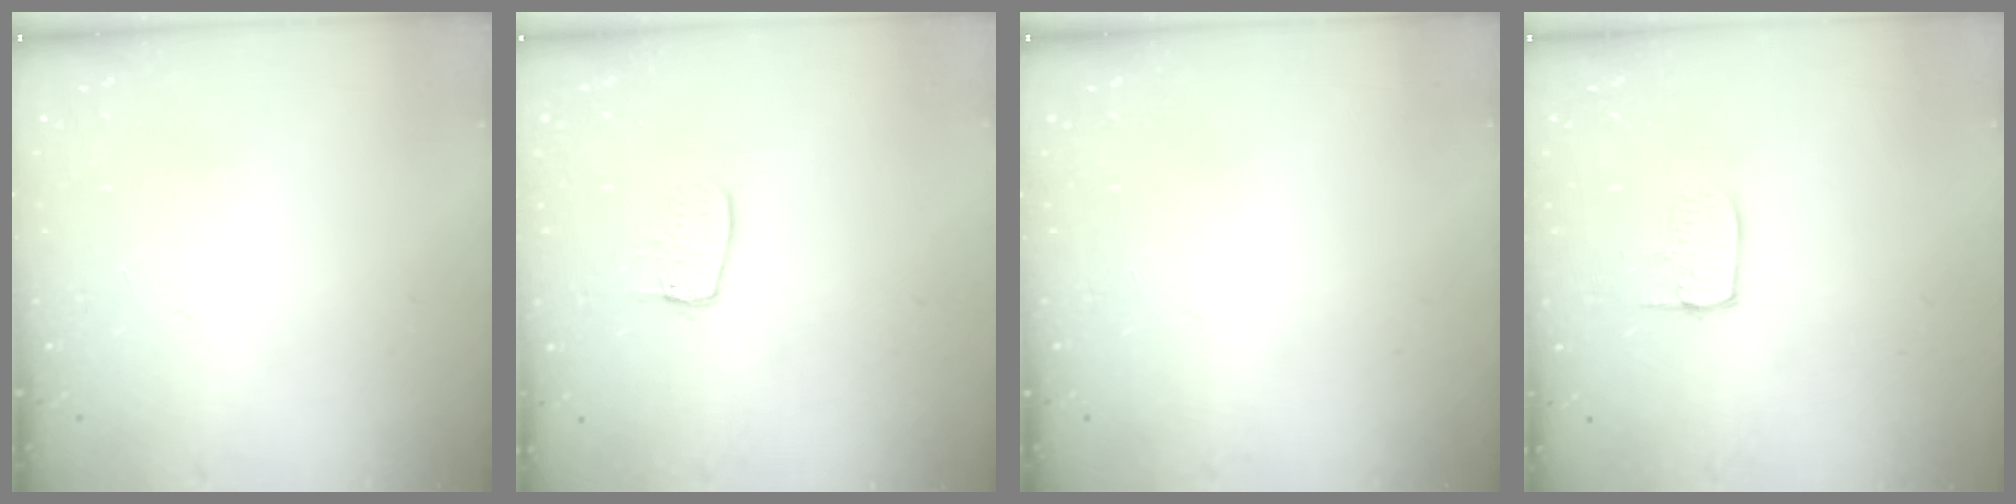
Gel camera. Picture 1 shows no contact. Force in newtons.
{"total": 6.9, "press": 6.9, "slide": 0.2}
{"total": 0.0}
{"total": 6.5, "press": 6.5, "slide": 0.6}